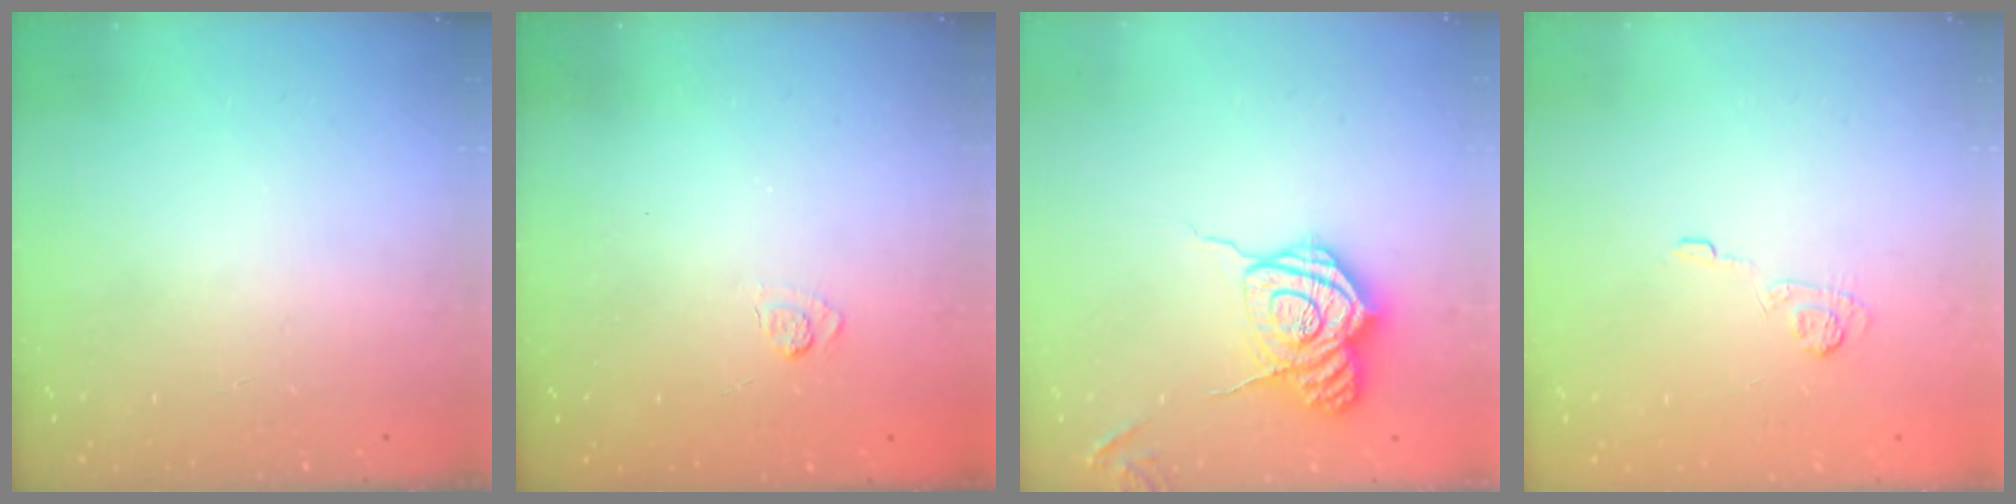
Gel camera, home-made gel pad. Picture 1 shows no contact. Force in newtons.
{"total": 2.2, "press": 1.8, "slide": 1.3}
{"total": 14.2, "press": 14.1, "slide": 0.8}
{"total": 4.5, "press": 4.2, "slide": 1.6}